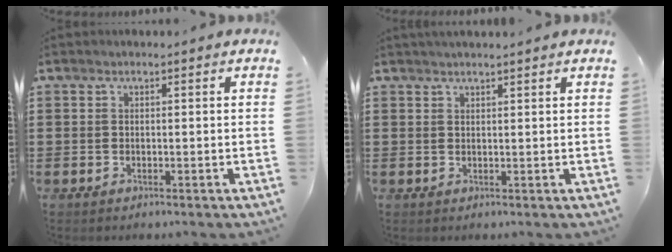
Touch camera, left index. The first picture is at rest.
{"total": 1.3, "force": [1.2, -0.1, 0.4], "torque": [-0.009, -0.001, 0.023]}